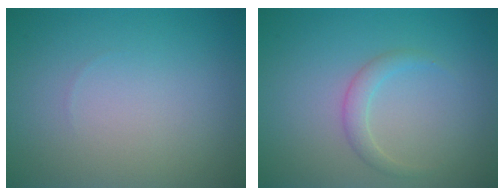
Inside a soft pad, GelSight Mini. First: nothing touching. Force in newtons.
{"total": 1.6, "press": 1.6, "slide": 0.2}